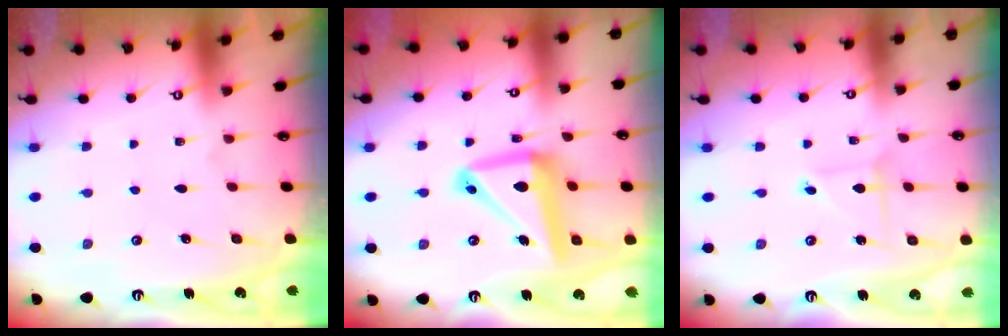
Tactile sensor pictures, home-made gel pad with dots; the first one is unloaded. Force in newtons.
{"total": 14.8, "press": 14.6, "slide": 2.1}
{"total": 1.9, "press": 1.9, "slide": 0.2}